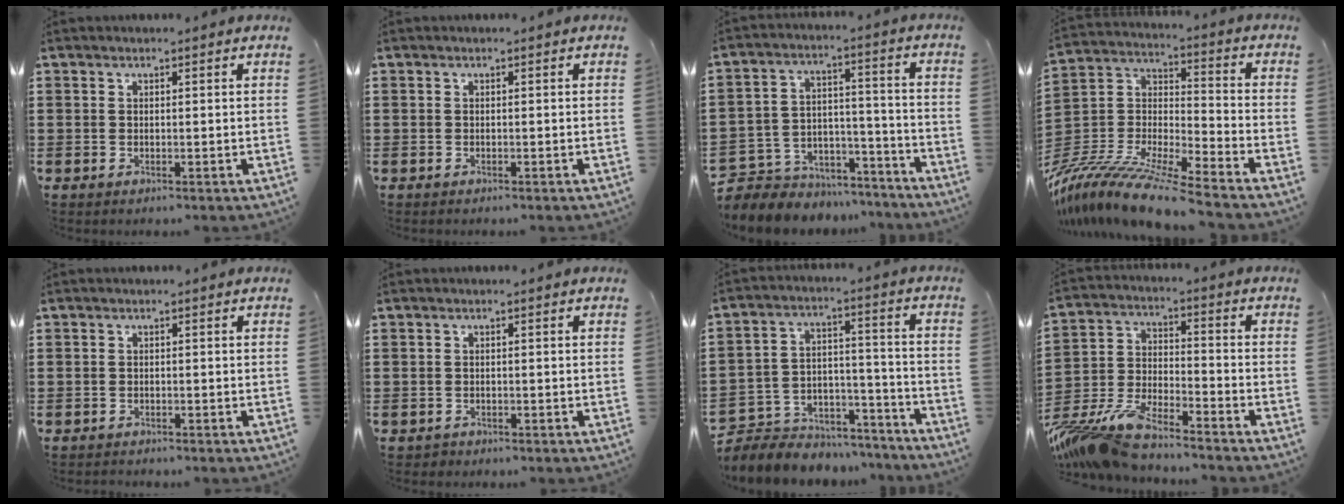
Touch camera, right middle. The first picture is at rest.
{"total": 0.0}
{"total": 5.6, "force": [-5.0, 2.7, -0.2], "torque": [-0.008, 0.010, -0.102]}
{"total": 12.0, "force": [-10.9, -0.1, 4.9], "torque": [-0.101, 0.008, -0.223]}
{"total": 0.7, "force": [-0.7, 0.2, -0.2], "torque": [0.002, 0.004, -0.017]}
{"total": 0.6, "force": [-0.5, 0.2, -0.1], "torque": [0.000, 0.003, -0.012]}
{"total": 6.0, "force": [-5.4, 2.6, -0.1], "torque": [-0.006, 0.014, -0.111]}
{"total": 10.2, "force": [-9.3, 0.9, 4.0], "torque": [-0.102, -0.004, -0.192]}